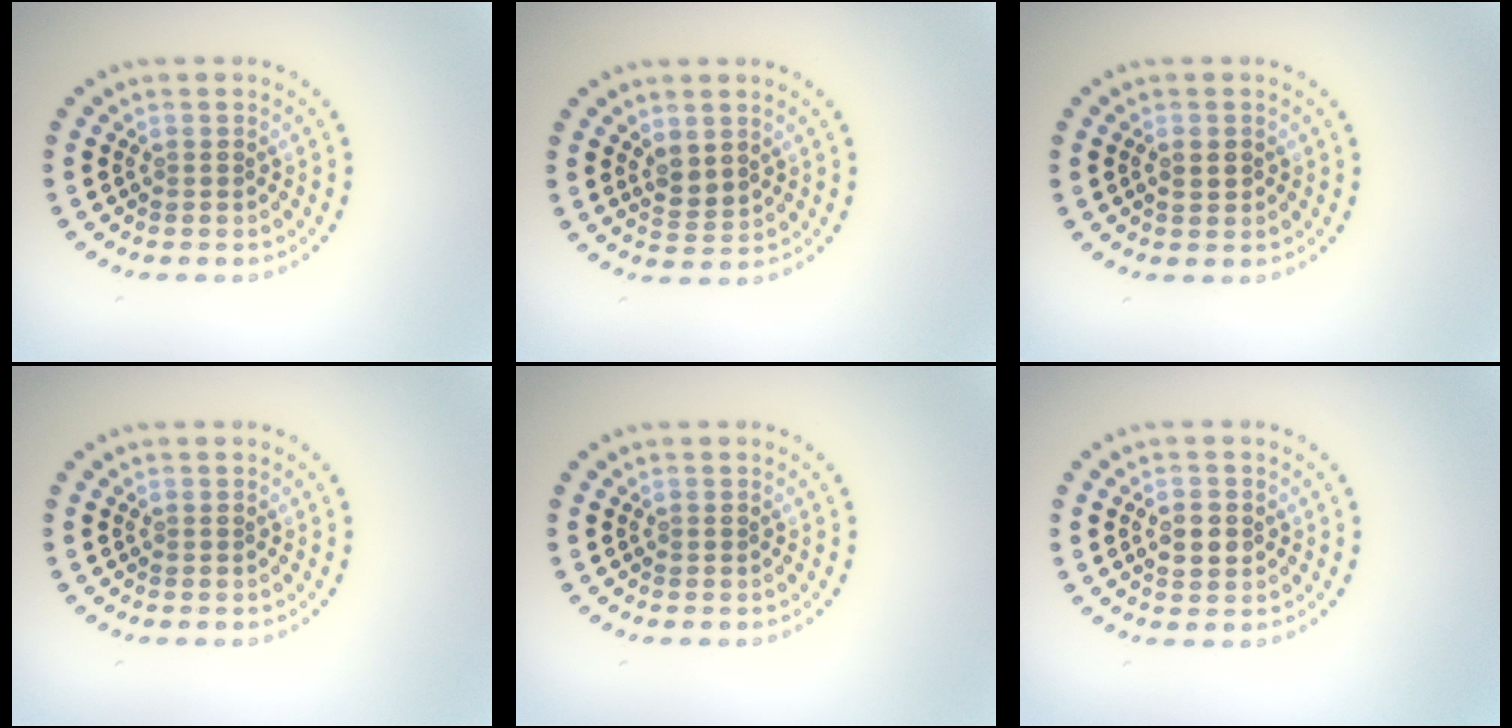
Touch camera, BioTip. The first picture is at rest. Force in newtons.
{"total": 1.8, "press": 1.6, "slide": 0.9}
{"total": 1.0, "press": 0.9, "slide": 0.3}
{"total": 0.0}
{"total": 0.0}
{"total": 2.1, "press": 2.0, "slide": 0.2}